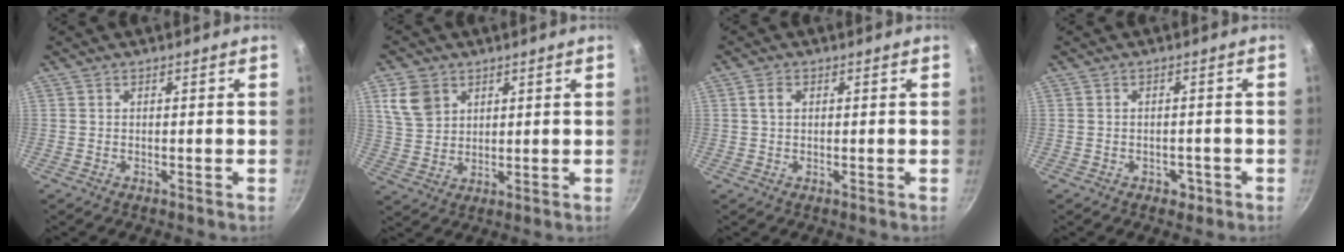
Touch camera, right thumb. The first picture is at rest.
{"total": 7.5, "force": [3.4, 5.7, 3.6], "torque": [-0.048, -0.005, 0.075]}
{"total": 2.1, "force": [0.5, 1.5, 1.4], "torque": [-0.021, 0.003, 0.010]}
{"total": 2.4, "force": [-1.1, 1.8, 1.1], "torque": [-0.002, 0.014, -0.006]}